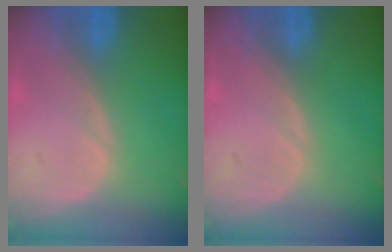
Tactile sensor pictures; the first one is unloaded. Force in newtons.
{"total": 0.0}